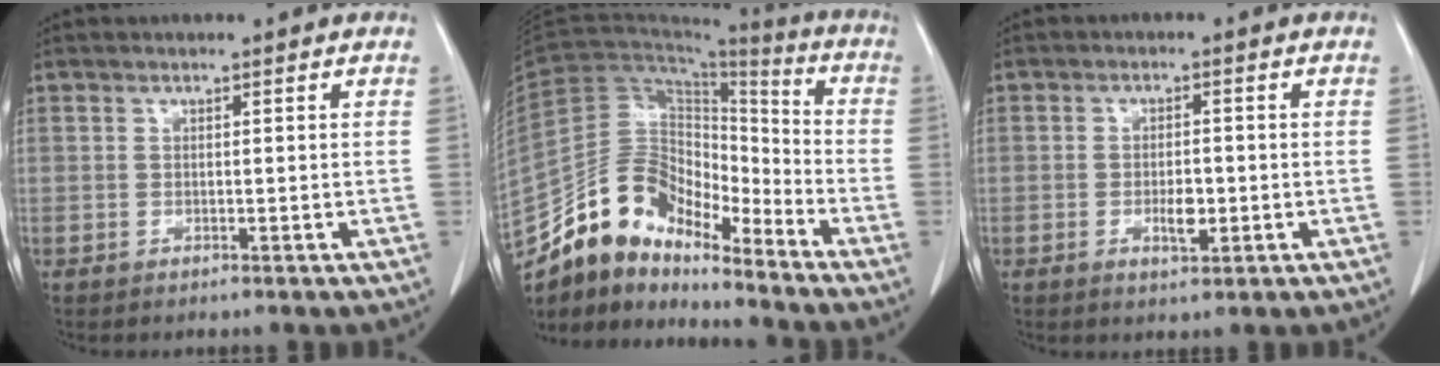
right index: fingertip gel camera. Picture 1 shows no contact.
{"total": 13.6, "force": [-11.7, 5.2, 4.4], "torque": [-0.074, 0.059, -0.219]}
{"total": 3.5, "force": [-0.8, 1.4, 3.1], "torque": [-0.055, 0.002, -0.007]}